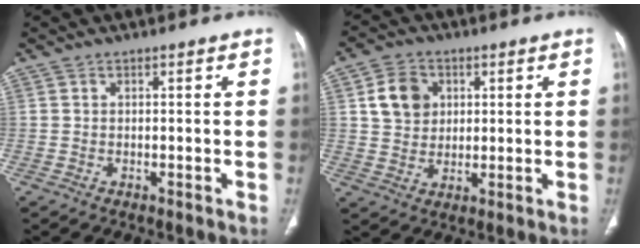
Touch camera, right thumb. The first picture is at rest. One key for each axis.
{"total": 7.6, "fx": 2.3, "fy": 6.3, "fz": 3.7, "tx": -0.043, "ty": -0.006, "tz": 0.043}